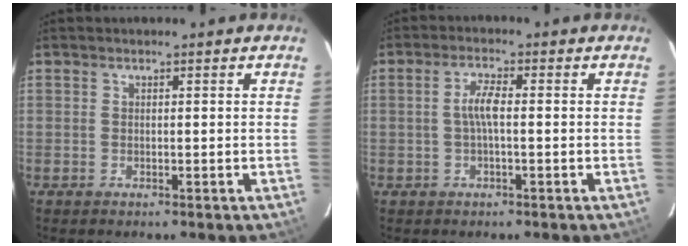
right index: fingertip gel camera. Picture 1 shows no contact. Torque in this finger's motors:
{"motor_torque": [0.38, -0.15, 0.18, 0.09]}